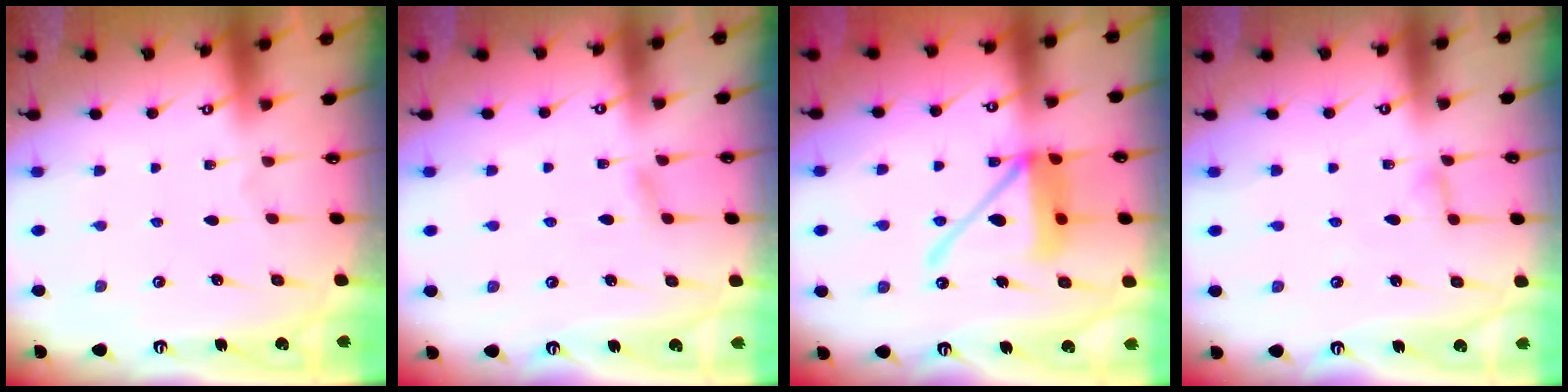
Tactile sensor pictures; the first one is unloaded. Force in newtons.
{"total": 4.2, "press": 4.2, "slide": 0.4}
{"total": 14.5, "press": 14.4, "slide": 1.9}
{"total": 3.9, "press": 3.8, "slide": 0.5}